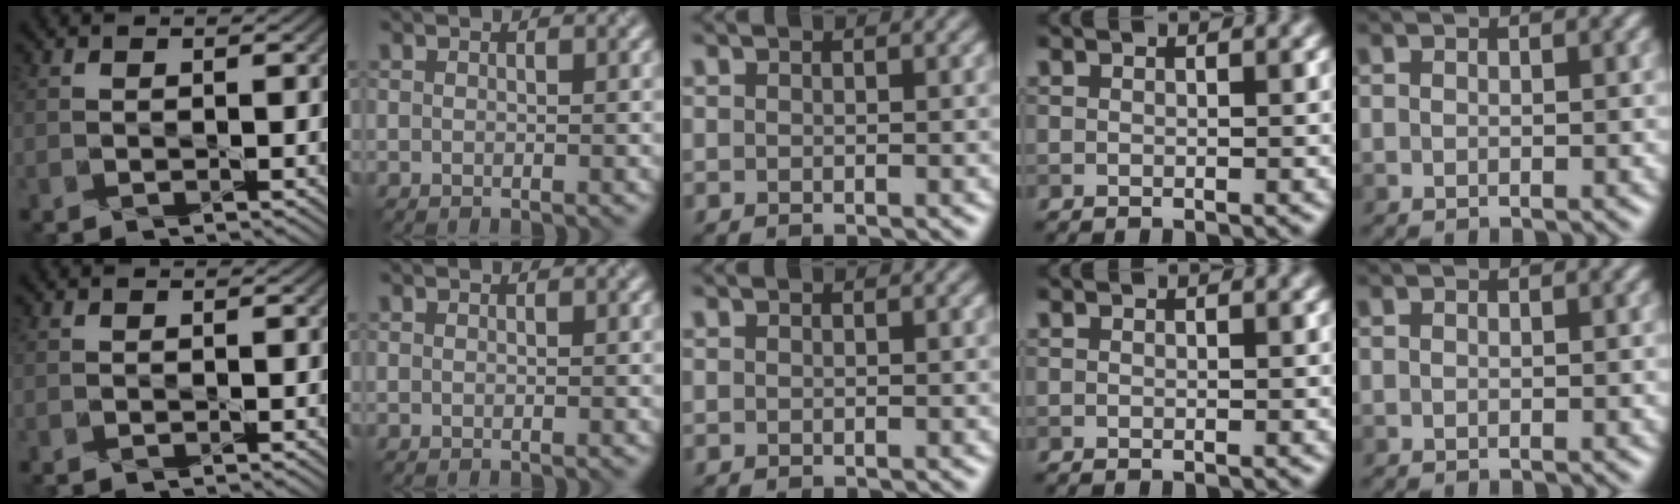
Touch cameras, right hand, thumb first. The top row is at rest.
{}